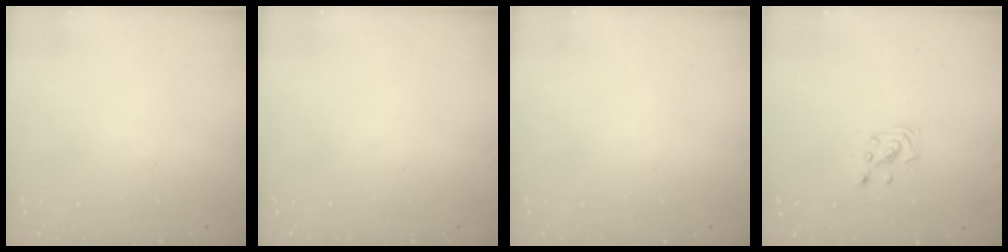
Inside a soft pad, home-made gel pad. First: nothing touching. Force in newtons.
{"total": 0.0}
{"total": 0.0}
{"total": 2.9, "press": 2.9, "slide": 0.3}